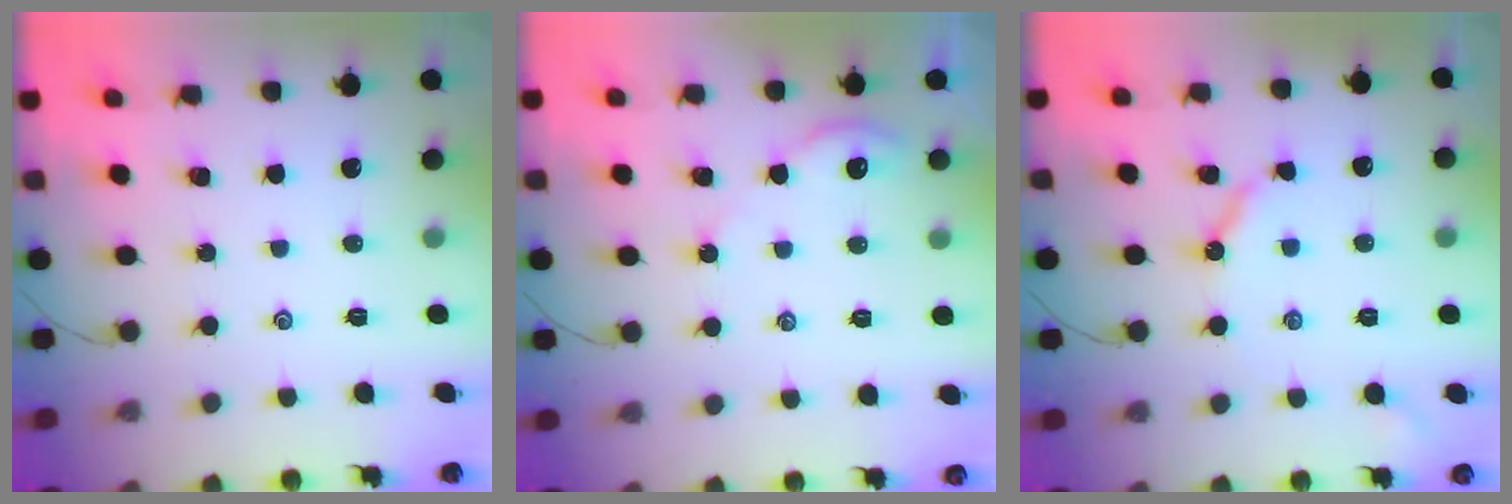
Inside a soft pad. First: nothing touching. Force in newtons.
{"total": 4.8, "press": 4.8, "slide": 0.7}
{"total": 5.3, "press": 5.2, "slide": 0.6}